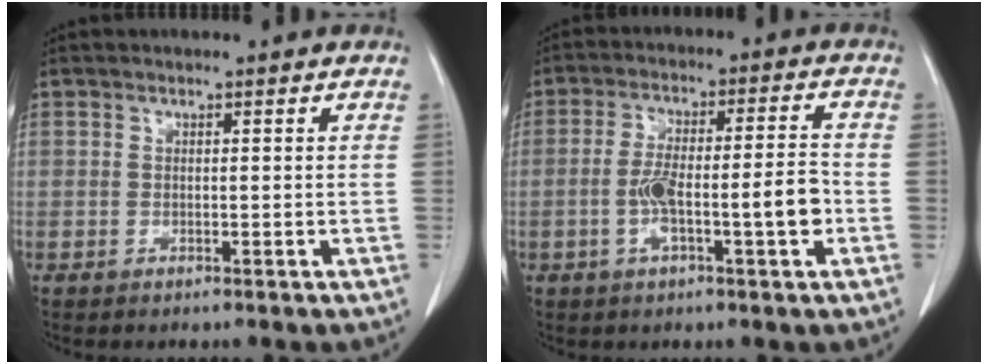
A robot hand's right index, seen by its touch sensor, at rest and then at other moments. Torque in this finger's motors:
{"motor_torque": [0.39, -0.10, 0.22, 0.14]}